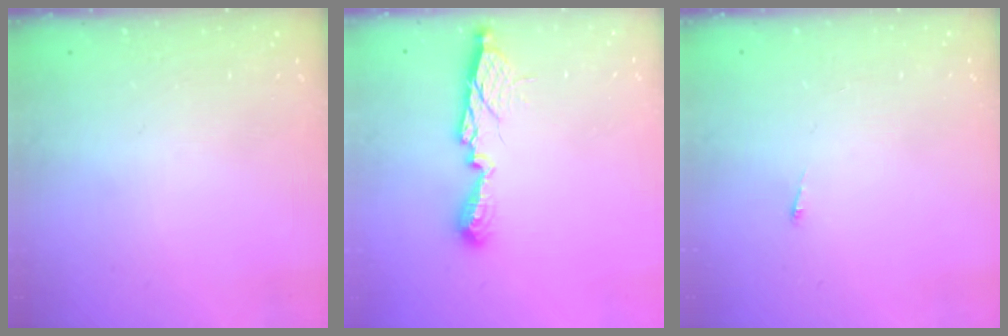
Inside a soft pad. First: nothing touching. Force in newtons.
{"total": 11.0, "press": 11.0, "slide": 0.4}
{"total": 2.6, "press": 2.5, "slide": 0.3}